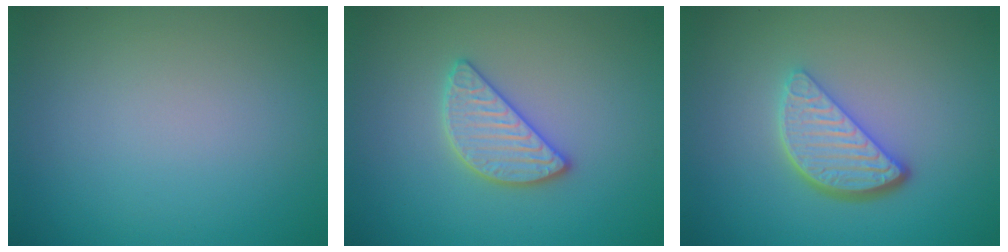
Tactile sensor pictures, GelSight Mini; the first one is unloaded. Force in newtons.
{"total": 2.9, "press": 2.9, "slide": 0.3}
{"total": 4.0, "press": 3.2, "slide": 2.4}